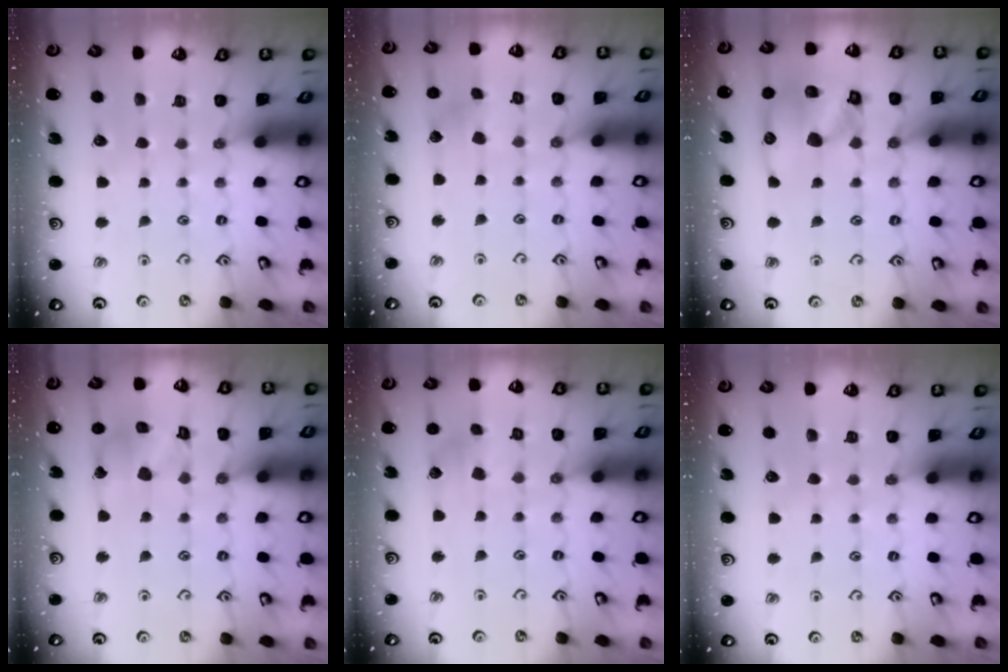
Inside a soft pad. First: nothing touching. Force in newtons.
{"total": 2.6, "press": 2.5, "slide": 0.8}
{"total": 13.0, "press": 12.8, "slide": 2.3}
{"total": 10.2, "press": 10.2, "slide": 1.2}
{"total": 3.8, "press": 3.8, "slide": 0.5}
{"total": 0.0}